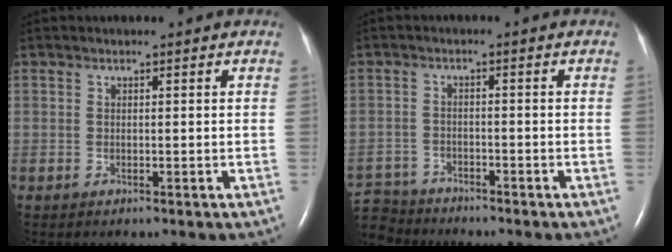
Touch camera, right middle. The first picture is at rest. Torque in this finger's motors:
{"motor_torque": [-0.11, 0.05, -0.05, -0.03]}